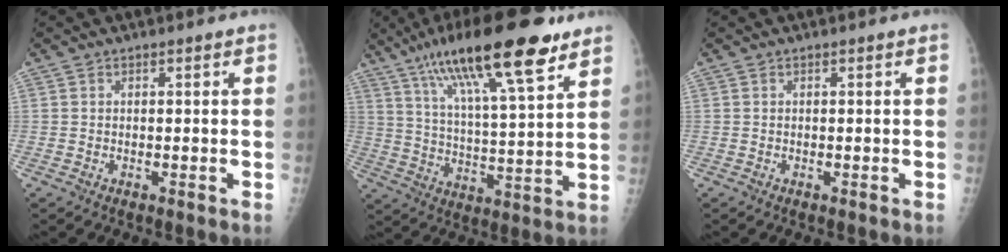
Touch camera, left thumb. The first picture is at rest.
{"total": 22.0, "force": [13.5, 5.0, 16.7], "torque": [-0.273, -0.030, 0.227]}
{"total": 0.0}